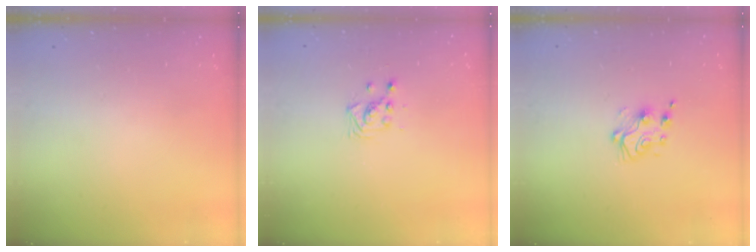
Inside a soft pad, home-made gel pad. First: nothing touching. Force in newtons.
{"total": 3.3, "press": 3.3, "slide": 0.4}
{"total": 5.9, "press": 5.9, "slide": 0.5}